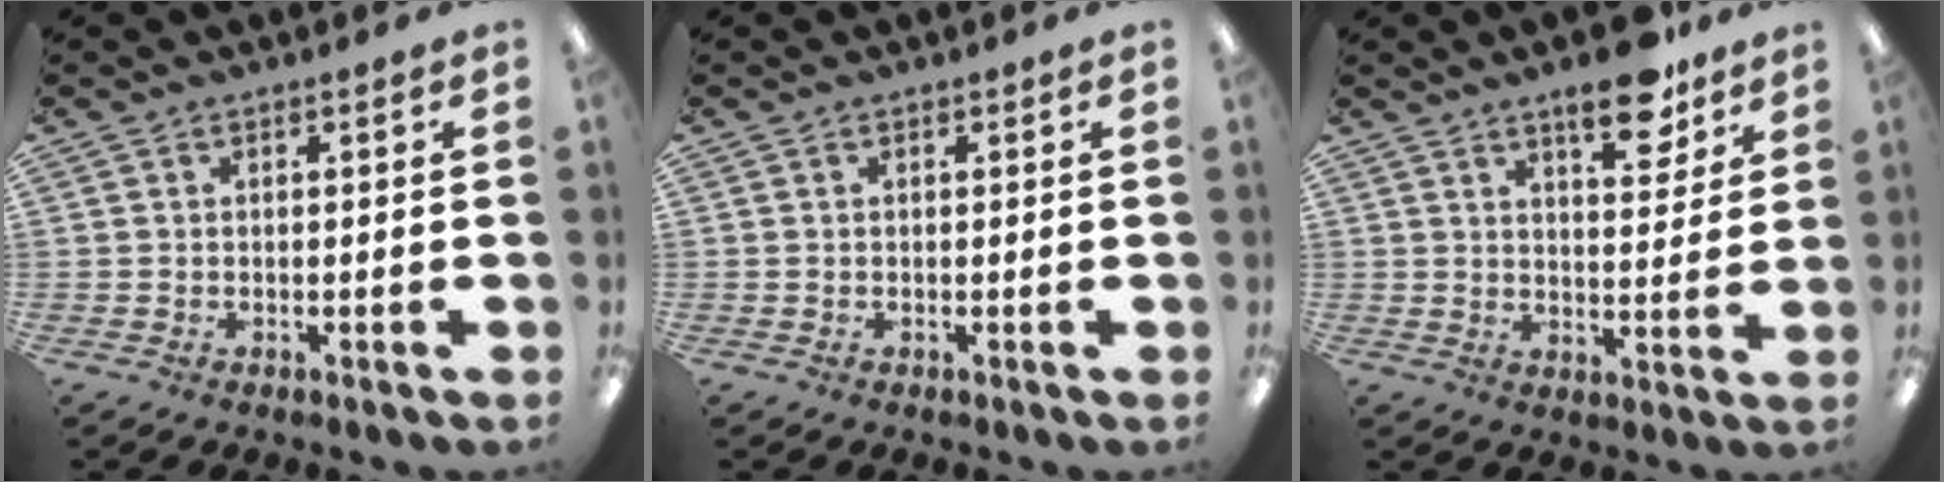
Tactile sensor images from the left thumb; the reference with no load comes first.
{"total": 0.0}
{"total": 10.7, "force": [7.4, 3.9, 6.6], "torque": [-0.074, -0.044, 0.120]}